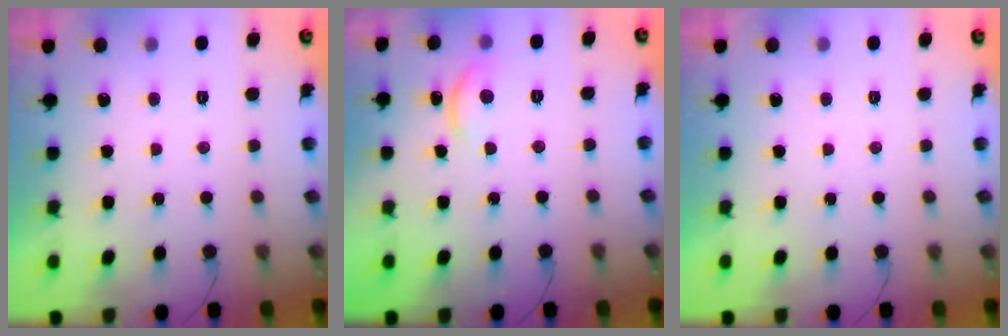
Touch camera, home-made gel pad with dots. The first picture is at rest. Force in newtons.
{"total": 9.0, "press": 9.0, "slide": 0.7}
{"total": 0.0}